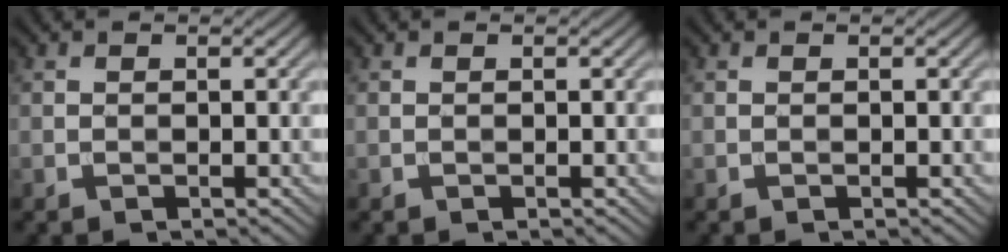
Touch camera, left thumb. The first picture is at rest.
{"total": 0.0}
{"total": 0.0}